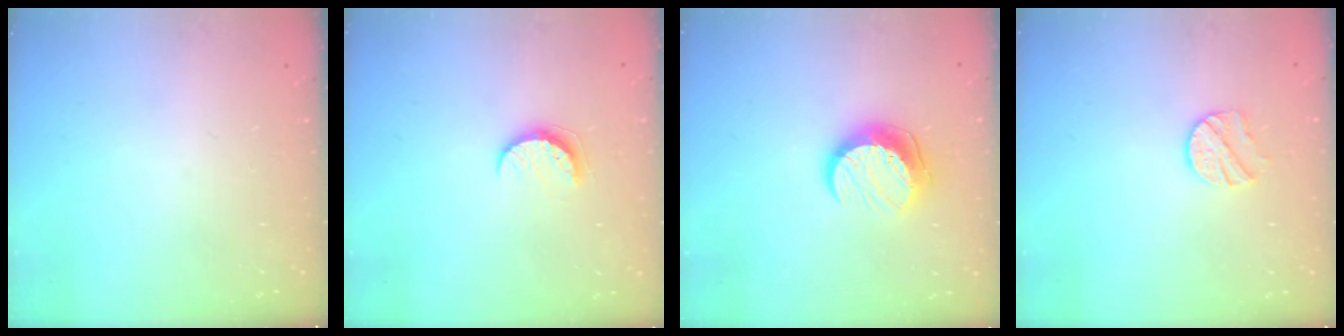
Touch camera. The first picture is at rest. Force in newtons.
{"total": 7.5, "press": 7.4, "slide": 0.4}
{"total": 10.7, "press": 10.7, "slide": 0.7}
{"total": 8.9, "press": 8.9, "slide": 0.2}